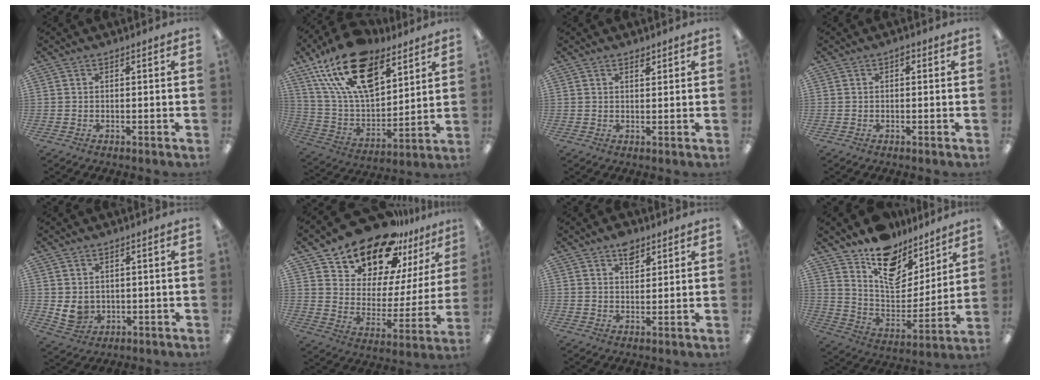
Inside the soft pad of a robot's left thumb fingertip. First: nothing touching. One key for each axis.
{"total": 22.5, "fx": 13.6, "fy": 11.7, "fz": 13.6, "tx": -0.257, "ty": -0.071, "tz": 0.242}
{"total": 1.6, "fx": 1.4, "fy": 0.6, "fz": 0.6, "tx": -0.007, "ty": -0.005, "tz": 0.024}
{"total": 0.9, "fx": 0.2, "fy": 0.5, "fz": 0.6, "tx": -0.013, "ty": 0.004, "tz": 0.003}
{"total": 4.6, "fx": 1.2, "fy": 4.0, "fz": 1.9, "tx": -0.039, "ty": -0.009, "tz": 0.023}
{"total": 19.0, "fx": 16.8, "fy": 7.3, "fz": 5.1, "tx": -0.098, "ty": -0.145, "tz": 0.299}
{"total": 4.9, "fx": 3.2, "fy": 2.7, "fz": 2.5, "tx": -0.023, "ty": -0.016, "tz": 0.054}
{"total": 15.3, "fx": 10.8, "fy": 8.9, "fz": 6.1, "tx": -0.092, "ty": -0.088, "tz": 0.195}